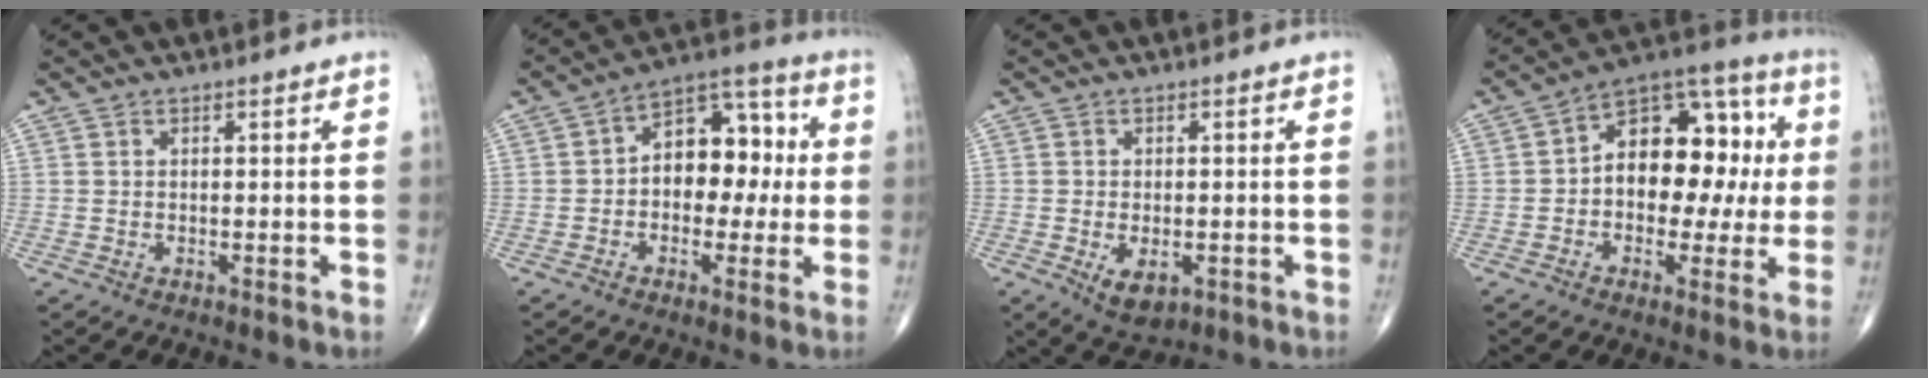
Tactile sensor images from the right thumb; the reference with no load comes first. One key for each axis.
{"total": 12.8, "fx": 0.3, "fy": 8.6, "fz": 9.6, "tx": -0.095, "ty": 0.039, "tz": -0.009}
{"total": 5.3, "fx": -1.7, "fy": 3.1, "fz": 4.0, "tx": -0.057, "ty": -0.001, "tz": -0.014}
{"total": 17.2, "fx": 0.7, "fy": 11.0, "fz": 13.2, "tx": -0.138, "ty": 0.048, "tz": 0.001}